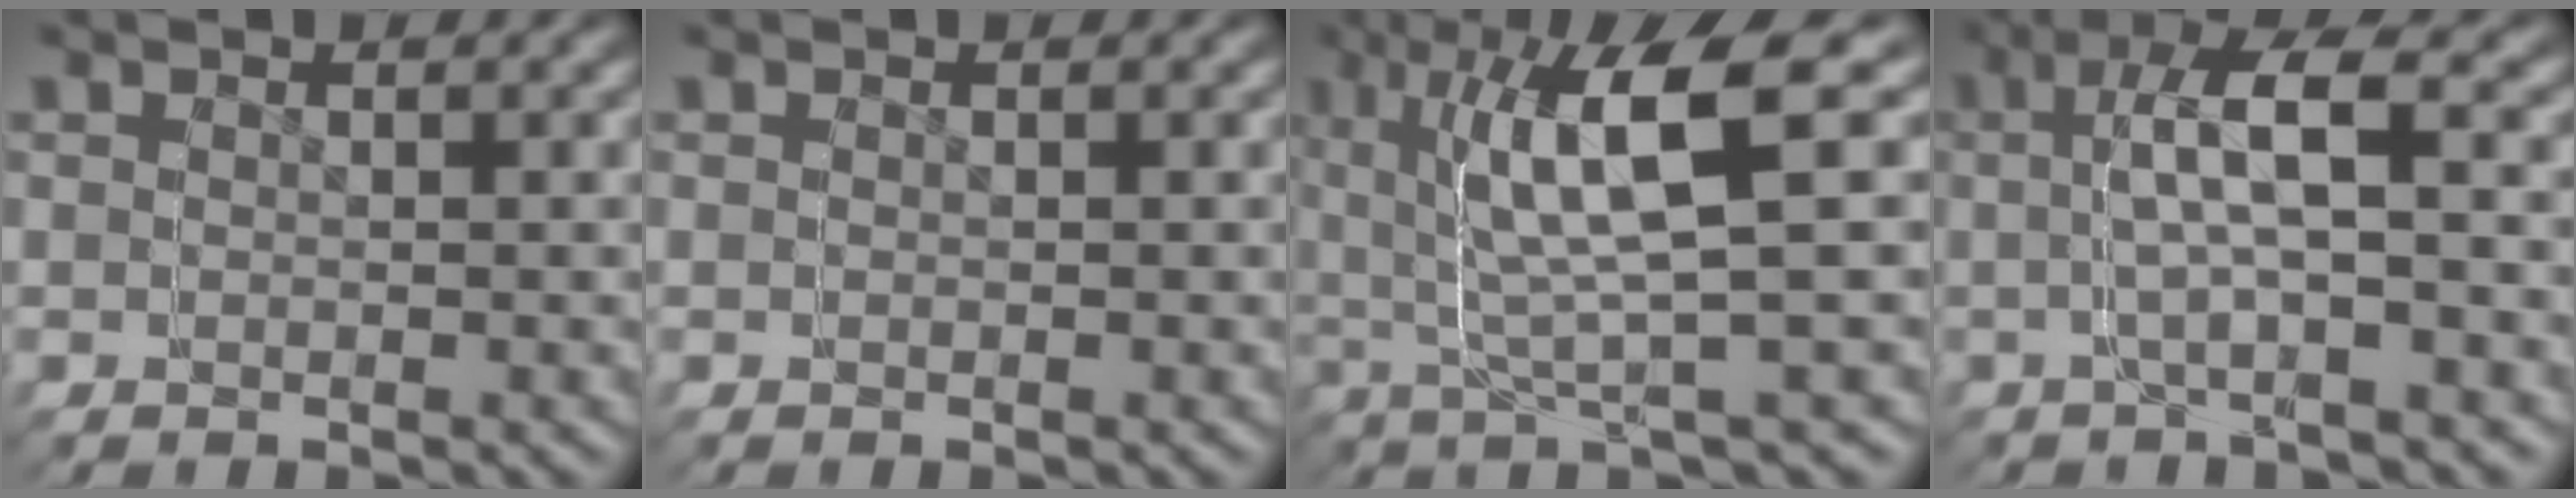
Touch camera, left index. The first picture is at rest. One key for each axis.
{"total": 0.0}
{"total": 6.8, "fx": 2.8, "fy": 2.0, "fz": 5.8, "tx": -0.114, "ty": 0.035, "tz": 0.035}
{"total": 4.1, "fx": -0.1, "fy": 1.6, "fz": 3.7, "tx": -0.072, "ty": 0.026, "tz": -0.007}